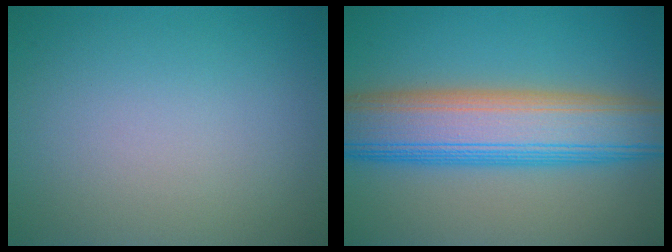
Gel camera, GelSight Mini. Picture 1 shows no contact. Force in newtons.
{"total": 10.6, "press": 10.6, "slide": 0.2}